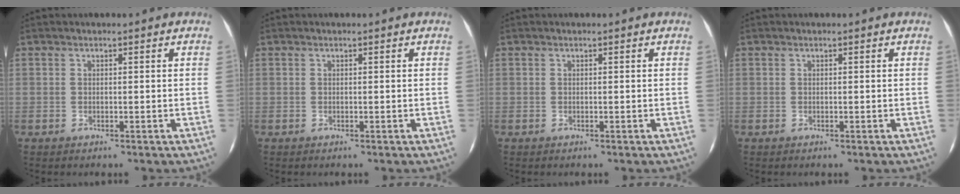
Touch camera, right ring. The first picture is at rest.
{"total": 0.0}
{"total": 0.0}
{"total": 0.0}